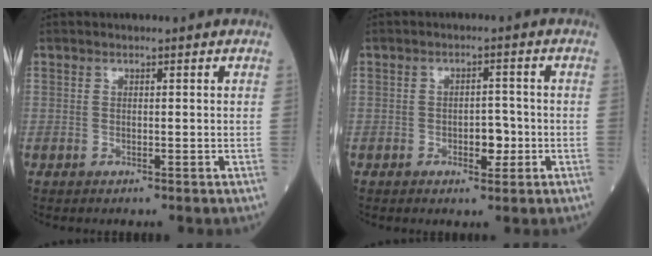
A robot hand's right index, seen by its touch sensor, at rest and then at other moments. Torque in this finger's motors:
{"motor_torque": [1.05, -0.45, 0.57, 0.13]}